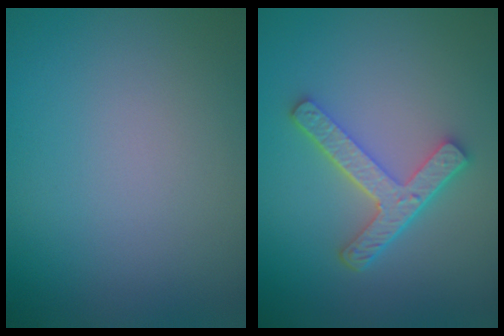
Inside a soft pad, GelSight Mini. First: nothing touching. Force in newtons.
{"total": 4.2, "press": 3.1, "slide": 2.8}